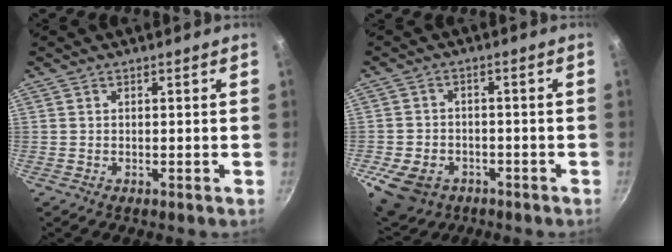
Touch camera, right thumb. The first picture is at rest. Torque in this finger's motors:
{"motor_torque": [1.54, 0.85, 0.64, -0.39, 0.06]}